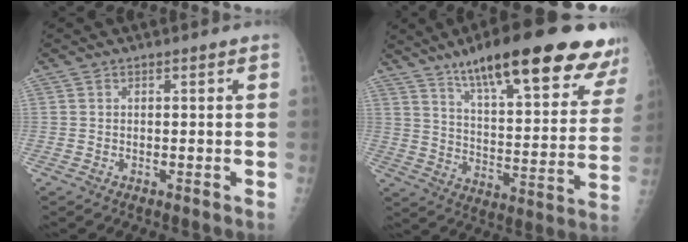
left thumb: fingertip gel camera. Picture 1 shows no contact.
{"total": 27.2, "force": [18.9, 6.3, 18.5], "torque": [-0.233, -0.058, 0.271]}